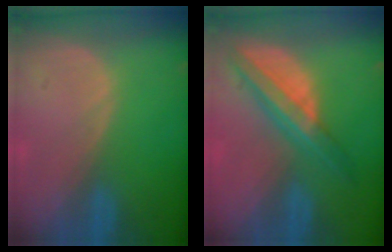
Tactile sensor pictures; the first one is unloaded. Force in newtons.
{"total": 8.0, "press": 6.8, "slide": 4.3}